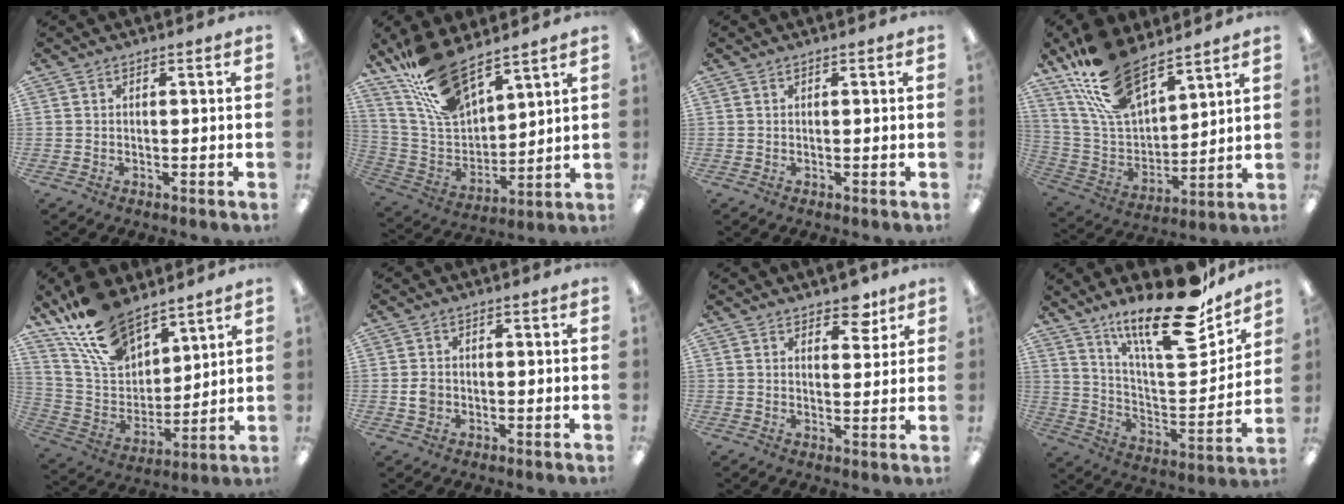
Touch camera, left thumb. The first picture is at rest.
{"total": 17.0, "force": [13.2, 6.5, 8.6], "torque": [-0.194, -0.064, 0.243]}
{"total": 0.0}
{"total": 19.2, "force": [14.4, 8.1, 9.7], "torque": [-0.206, -0.074, 0.267]}
{"total": 17.3, "force": [13.1, 8.7, 7.3], "torque": [-0.152, -0.073, 0.245]}
{"total": 2.7, "force": [-0.2, 2.2, 1.4], "torque": [-0.027, 0.005, -0.005]}
{"total": 6.0, "force": [4.8, 2.7, 2.4], "torque": [-0.010, -0.032, 0.080]}
{"total": 23.9, "force": [17.7, 6.5, 14.7], "torque": [-0.226, -0.122, 0.288]}